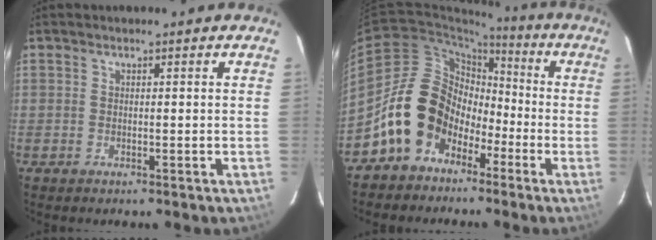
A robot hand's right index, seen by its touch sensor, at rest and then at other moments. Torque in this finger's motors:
{"motor_torque": [0.35, -0.19, 0.00, -0.08]}